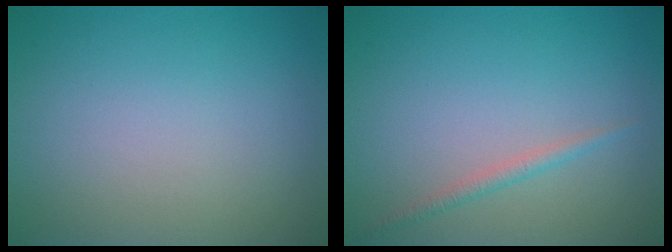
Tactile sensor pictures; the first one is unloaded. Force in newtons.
{"total": 1.1, "press": 1.1, "slide": 0.0}